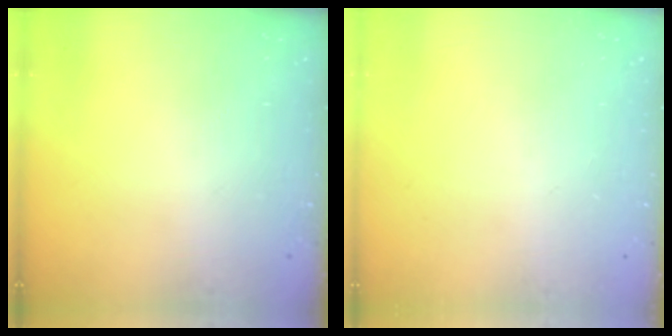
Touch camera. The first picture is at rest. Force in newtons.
{"total": 0.0}